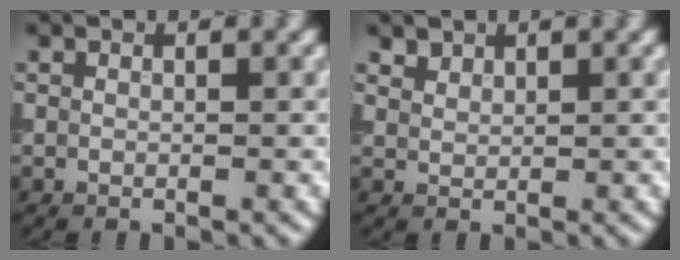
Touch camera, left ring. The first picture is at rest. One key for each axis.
{"total": 1.3, "fx": 1.2, "fy": 0.5, "fz": 0.2, "tx": -0.006, "ty": 0.001, "tz": 0.029}